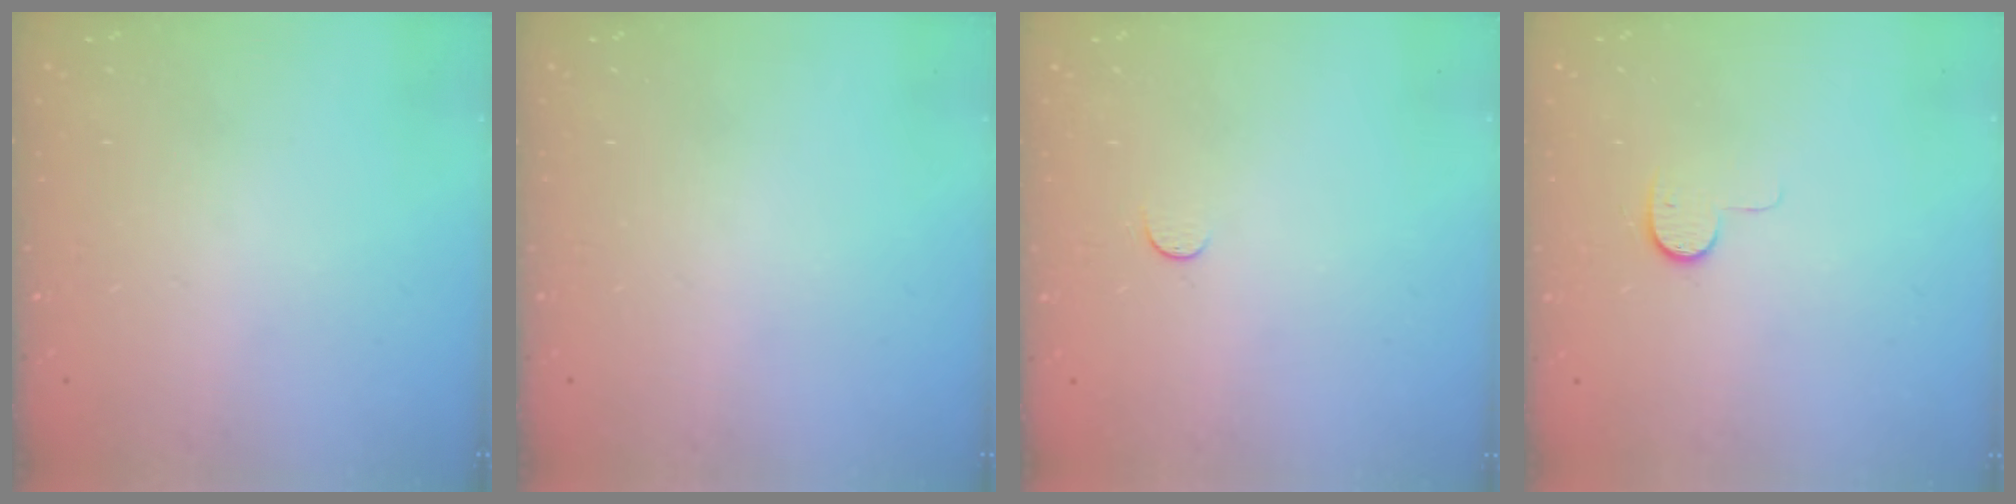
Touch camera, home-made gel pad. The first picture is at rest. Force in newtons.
{"total": 0.0}
{"total": 3.1, "press": 3.1, "slide": 0.4}
{"total": 6.8, "press": 6.8, "slide": 0.6}